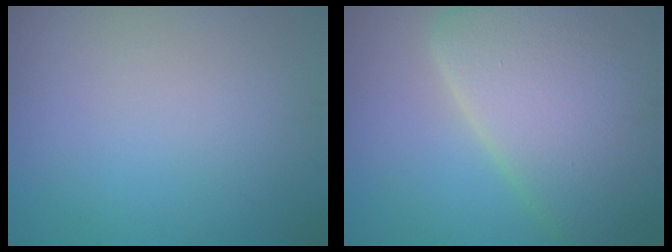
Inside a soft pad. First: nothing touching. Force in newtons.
{"total": 11.0, "press": 10.9, "slide": 1.1}